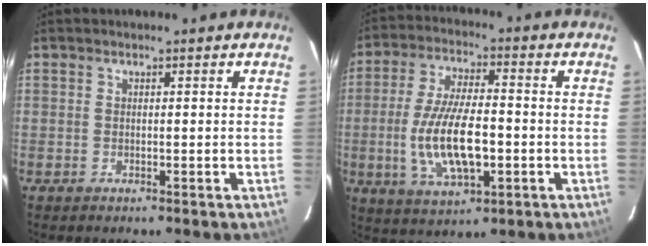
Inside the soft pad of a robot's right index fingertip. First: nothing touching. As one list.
[{"total": 14.0, "force": [-2.6, 5.2, 12.8], "torque": [-0.258, -0.007, -0.041]}]